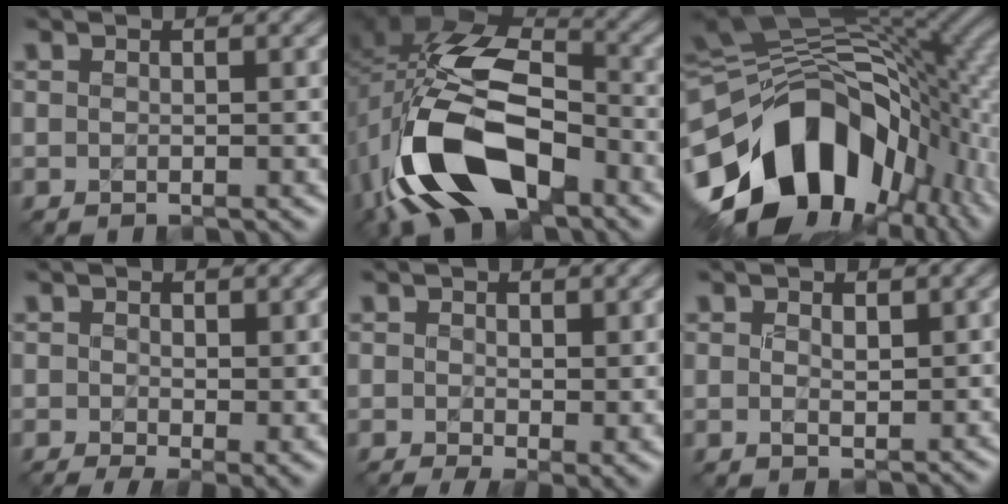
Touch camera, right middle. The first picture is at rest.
{"total": 14.5, "force": [-5.9, 8.5, 10.2], "torque": [-0.202, -0.013, -0.116]}
{"total": 15.6, "force": [-5.5, 10.5, 10.2], "torque": [-0.169, 0.002, -0.096]}
{"total": 3.6, "force": [-0.7, 1.7, 3.1], "torque": [-0.045, -0.010, -0.008]}
{"total": 3.7, "force": [-0.5, 1.7, 3.2], "torque": [-0.048, -0.009, -0.006]}
{"total": 0.8, "force": [0.6, 0.5, 0.3], "torque": [-0.008, -0.002, 0.012]}